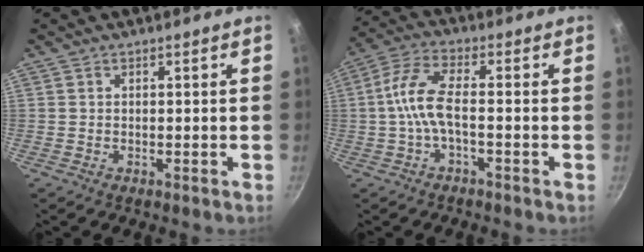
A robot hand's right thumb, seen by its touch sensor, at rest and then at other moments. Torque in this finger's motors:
{"motor_torque": [-0.38, 0.63, 1.24, 0.01, 0.32]}